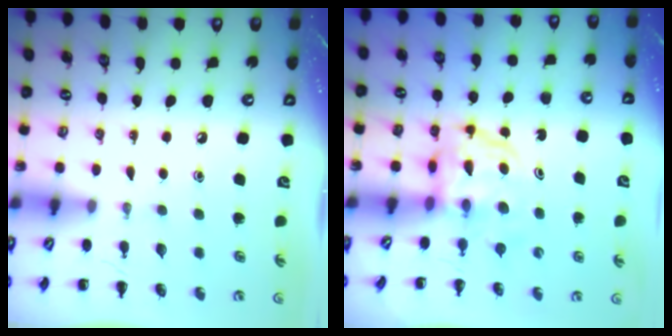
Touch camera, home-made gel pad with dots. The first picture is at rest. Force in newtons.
{"total": 3.9, "press": 3.9, "slide": 0.3}